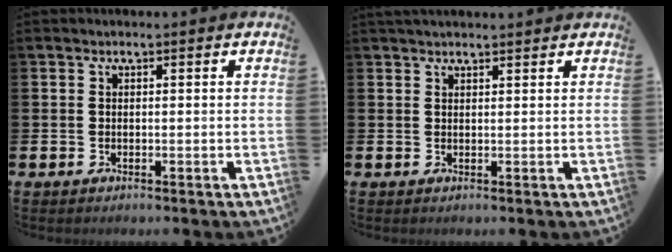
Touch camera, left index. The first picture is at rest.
{"total": 1.6, "force": [1.5, 0.3, 0.3], "torque": [0.000, -0.002, 0.026]}